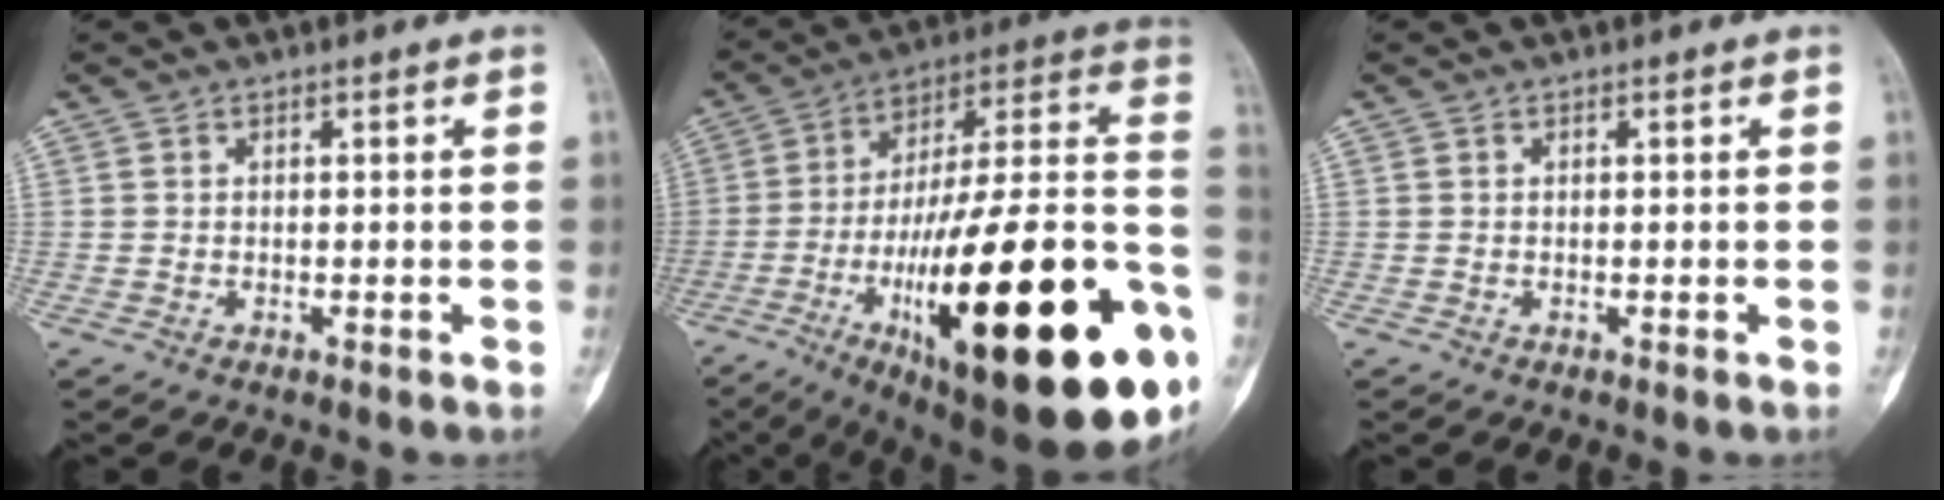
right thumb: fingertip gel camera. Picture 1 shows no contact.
{"total": 40.1, "force": [-11.5, 11.2, 36.8], "torque": [-0.480, 0.043, -0.177]}
{"total": 0.0}